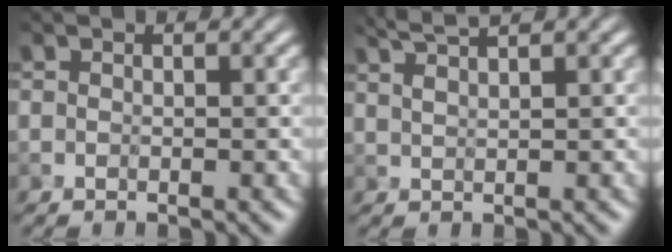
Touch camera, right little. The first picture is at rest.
{"total": 3.3, "force": [2.6, 0.6, 1.9], "torque": [-0.020, 0.013, 0.033]}